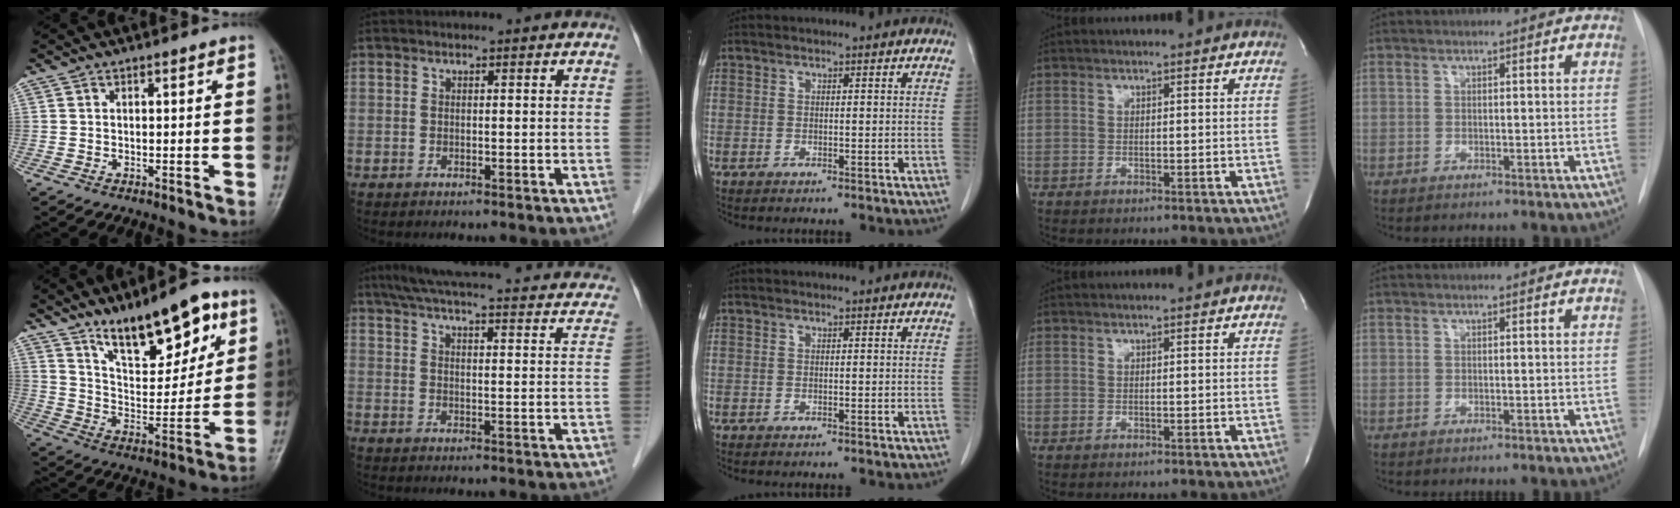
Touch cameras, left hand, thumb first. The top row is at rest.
{"thumb": {"total": 17.3, "force": [10.8, 6.5, 11.8], "torque": [-0.143, -0.058, 0.187]}, "index": {"total": 26.7, "force": [22.3, 5.1, 13.8], "torque": [-0.199, 0.015, 0.261]}}